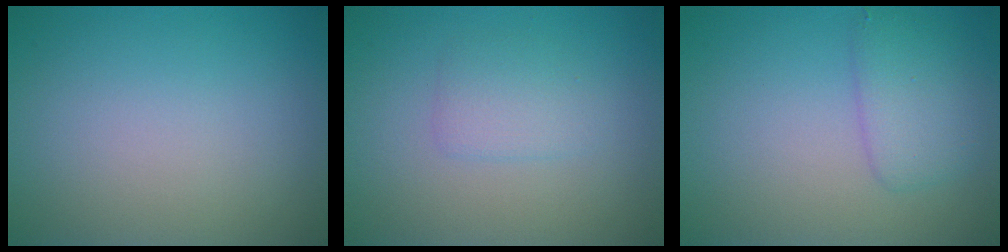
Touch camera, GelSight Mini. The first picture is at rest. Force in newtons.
{"total": 1.9, "press": 1.9, "slide": 0.1}
{"total": 2.8, "press": 2.8, "slide": 0.1}